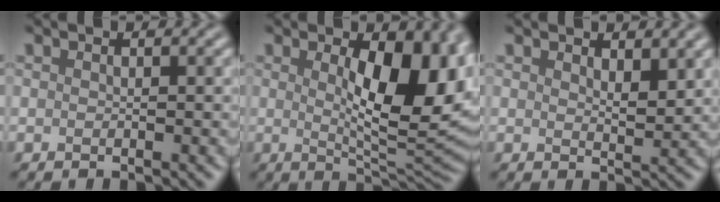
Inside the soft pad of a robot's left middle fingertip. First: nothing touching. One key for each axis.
{"total": 10.6, "fx": 1.6, "fy": 4.0, "fz": 9.7, "tx": -0.130, "ty": -0.005, "tz": 0.030}
{"total": 2.1, "fx": 1.5, "fy": 0.7, "fz": 1.3, "tx": -0.019, "ty": -0.006, "tz": 0.028}